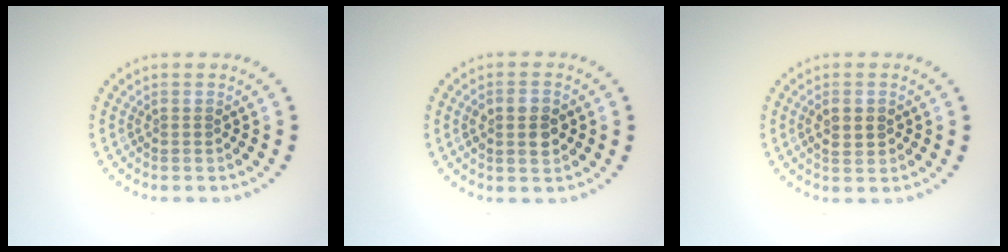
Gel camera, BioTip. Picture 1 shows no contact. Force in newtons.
{"total": 2.7, "press": 2.7, "slide": 0.2}
{"total": 1.6, "press": 1.6, "slide": 0.2}